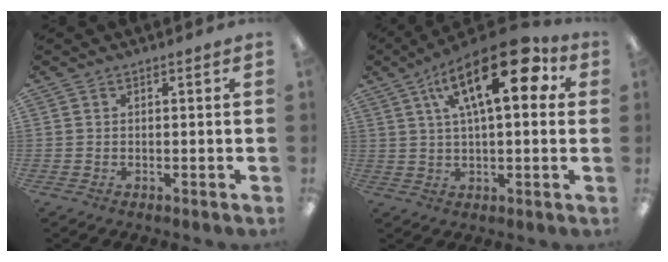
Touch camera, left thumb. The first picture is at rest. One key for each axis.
{"total": 20.3, "fx": 7.9, "fy": 8.3, "fz": 16.8, "tx": -0.266, "ty": -0.024, "tz": 0.117}